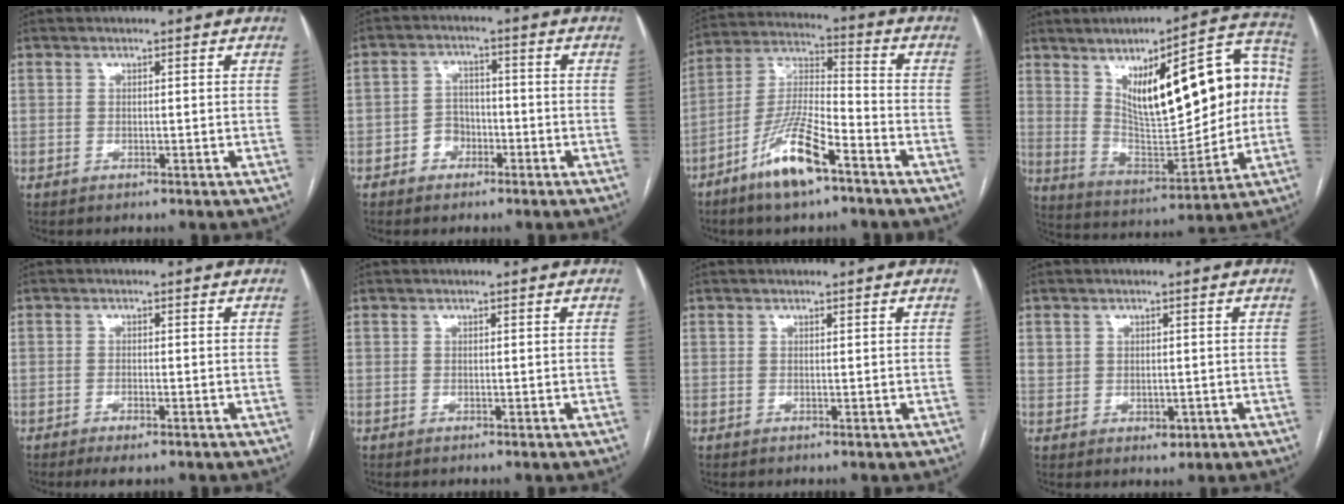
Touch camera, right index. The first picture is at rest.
{"total": 3.9, "force": [-1.9, 3.1, 1.4], "torque": [-0.020, 0.015, -0.034]}
{"total": 12.4, "force": [-7.4, 2.3, 9.7], "torque": [-0.198, -0.009, -0.140]}
{"total": 22.7, "force": [4.2, 6.9, 21.2], "torque": [-0.318, 0.030, 0.073]}
{"total": 2.8, "force": [-1.8, 0.6, 2.0], "torque": [-0.035, -0.004, -0.028]}
{"total": 0.0}
{"total": 0.0}
{"total": 3.0, "force": [0.0, 2.5, 1.6], "torque": [-0.026, 0.003, 0.012]}